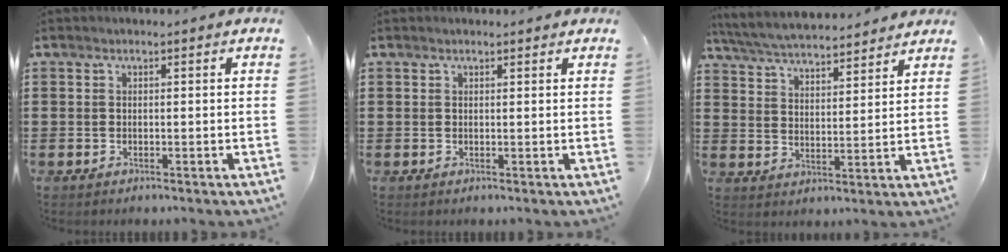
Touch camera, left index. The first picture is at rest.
{"total": 0.7, "force": [0.6, 0.1, 0.3], "torque": [-0.007, 0.001, 0.011]}
{"total": 5.5, "force": [5.4, -0.1, 1.0], "torque": [-0.045, -0.033, 0.094]}